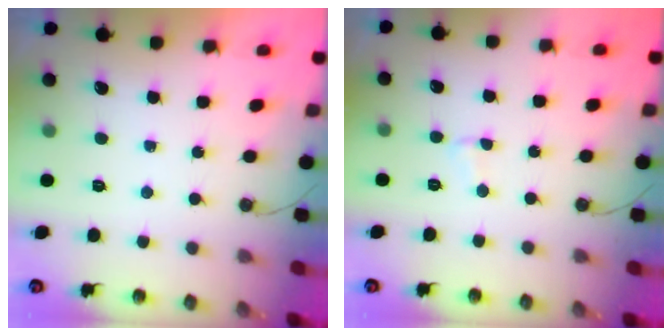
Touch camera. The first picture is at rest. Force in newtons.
{"total": 2.6, "press": 2.5, "slide": 0.5}